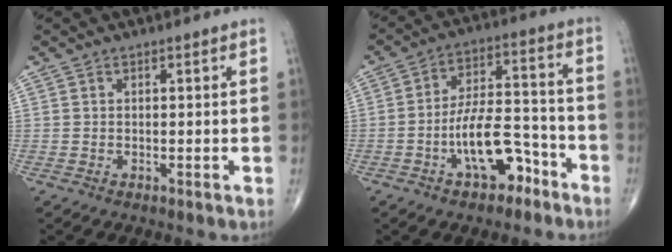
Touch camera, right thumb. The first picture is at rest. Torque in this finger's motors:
{"motor_torque": [3.37, 1.65, 1.68, -1.06, 0.52]}